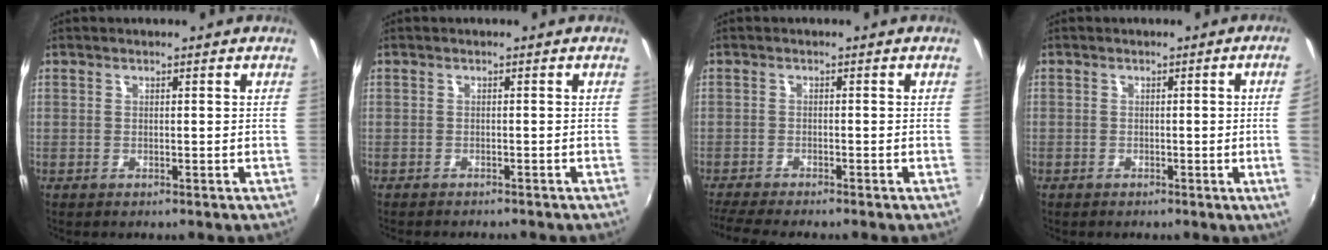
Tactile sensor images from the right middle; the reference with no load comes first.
{"total": 2.6, "force": [-2.5, 0.5, 0.9], "torque": [-0.023, -0.013, -0.039]}
{"total": 5.7, "force": [-5.1, -0.1, 2.6], "torque": [-0.067, -0.021, -0.087]}
{"total": 3.8, "force": [0.0, -1.8, 3.3], "torque": [-0.055, -0.009, 0.007]}